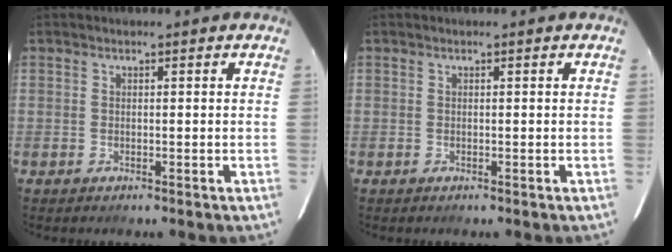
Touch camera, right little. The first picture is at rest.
{"total": 0.0}